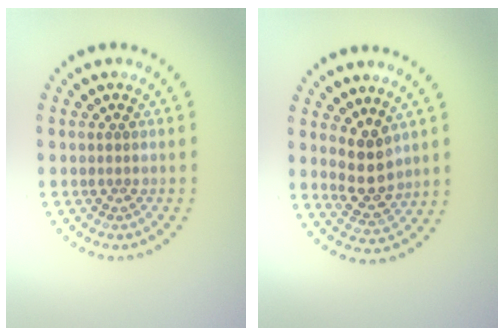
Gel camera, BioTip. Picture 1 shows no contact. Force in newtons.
{"total": 3.4, "press": 3.1, "slide": 1.2}